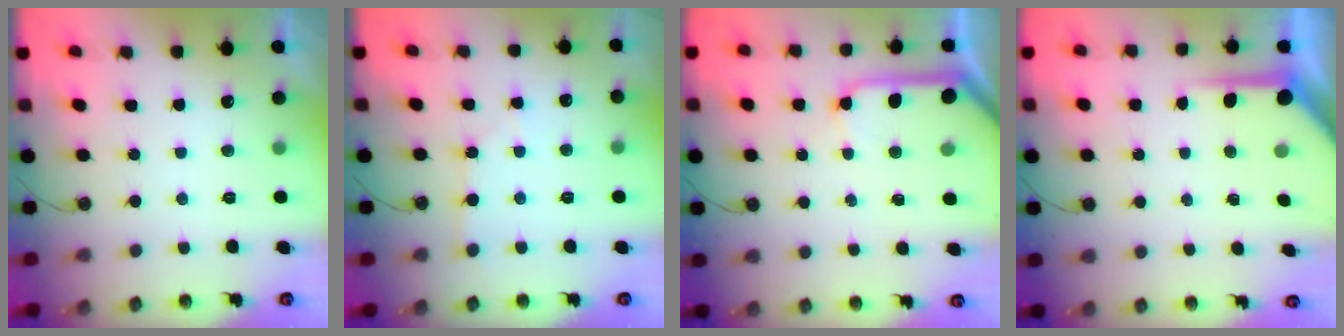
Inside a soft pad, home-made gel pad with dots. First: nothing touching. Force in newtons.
{"total": 2.3, "press": 2.3, "slide": 0.4}
{"total": 10.4, "press": 10.3, "slide": 1.3}
{"total": 6.4, "press": 6.4, "slide": 0.4}